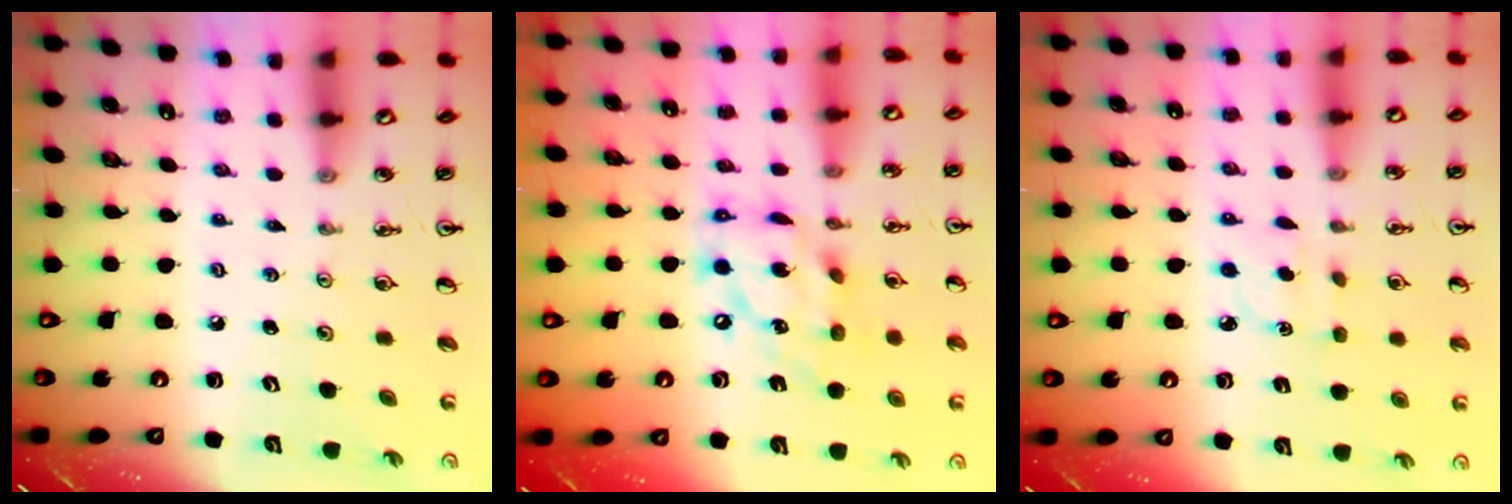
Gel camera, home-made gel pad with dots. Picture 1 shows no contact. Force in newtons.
{"total": 14.6, "press": 14.5, "slide": 1.7}
{"total": 3.6, "press": 3.6, "slide": 0.5}